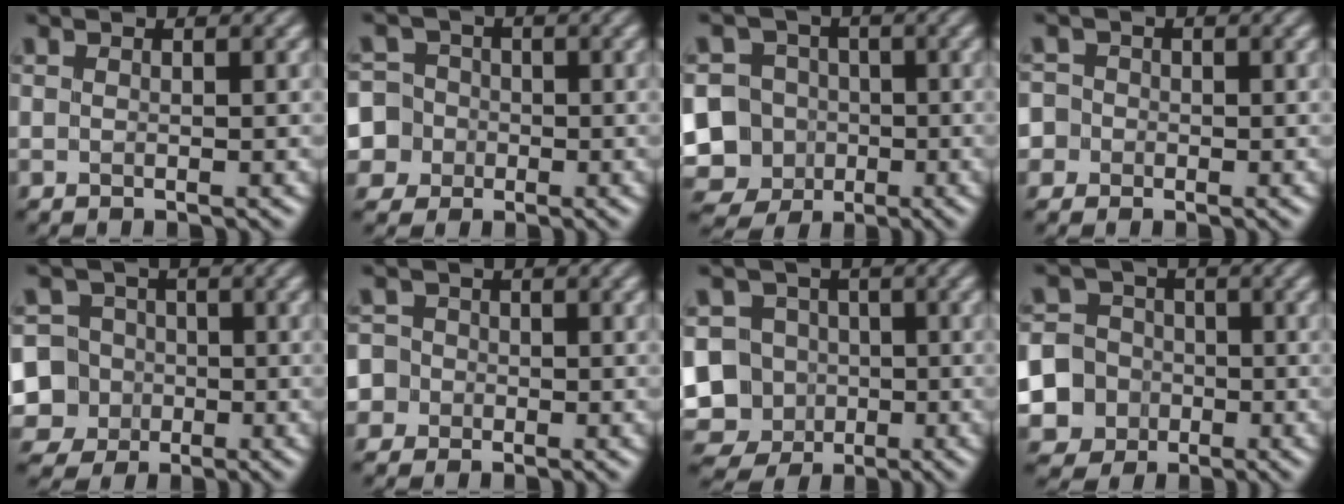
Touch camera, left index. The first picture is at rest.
{"total": 7.6, "force": [-2.0, 7.2, 1.4], "torque": [-0.043, 0.013, -0.068]}
{"total": 12.2, "force": [-3.9, 11.1, 3.1], "torque": [-0.100, -0.011, -0.082]}
{"total": 3.3, "force": [-0.7, 3.2, 0.7], "torque": [0.006, 0.022, -0.043]}
{"total": 9.7, "force": [-2.9, 9.0, 2.2], "torque": [-0.065, -0.005, -0.077]}
{"total": 5.0, "force": [-1.2, 4.7, 1.1], "torque": [-0.019, 0.026, -0.054]}
{"total": 11.2, "force": [-3.1, 10.3, 3.4], "torque": [-0.089, 0.004, -0.075]}
{"total": 9.6, "force": [-3.3, 8.8, 1.7], "torque": [-0.057, -0.018, -0.077]}